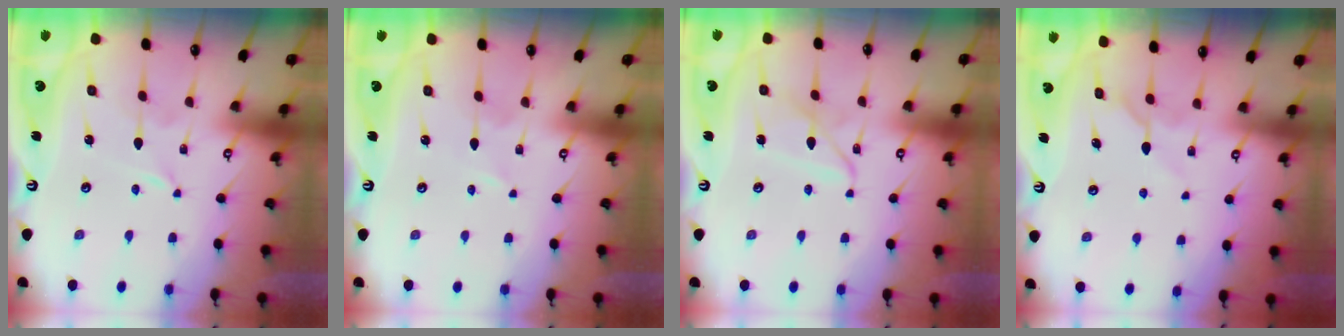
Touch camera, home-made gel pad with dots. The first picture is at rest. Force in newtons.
{"total": 0.0}
{"total": 5.7, "press": 5.7, "slide": 0.4}
{"total": 5.9, "press": 5.9, "slide": 0.4}